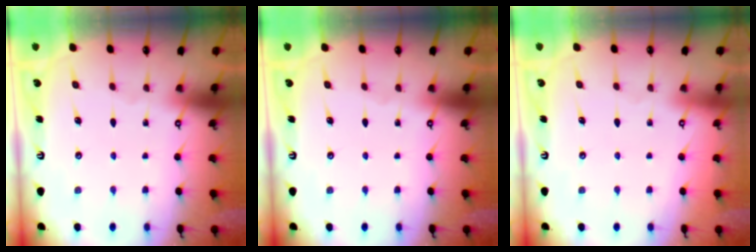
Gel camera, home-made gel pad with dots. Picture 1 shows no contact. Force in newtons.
{"total": 0.0}
{"total": 3.8, "press": 3.8, "slide": 0.1}